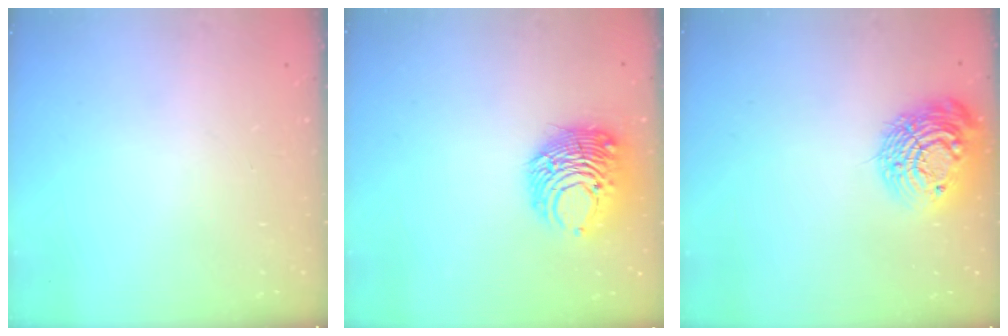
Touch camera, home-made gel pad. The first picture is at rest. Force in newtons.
{"total": 11.2, "press": 11.1, "slide": 0.6}
{"total": 14.9, "press": 14.8, "slide": 1.2}